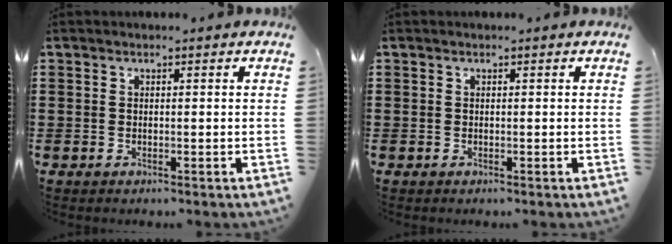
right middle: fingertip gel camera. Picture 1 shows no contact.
{"total": 0.0}